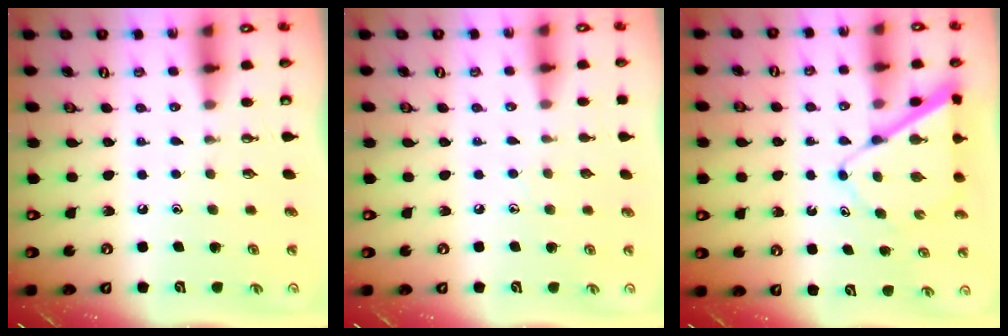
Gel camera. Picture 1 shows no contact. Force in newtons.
{"total": 4.2, "press": 4.2, "slide": 0.5}
{"total": 7.8, "press": 7.8, "slide": 0.8}